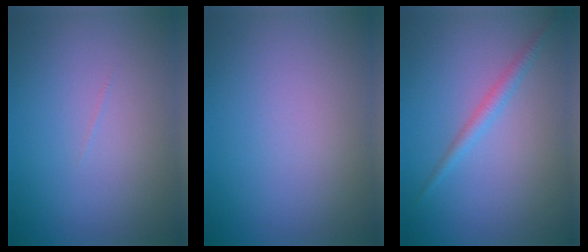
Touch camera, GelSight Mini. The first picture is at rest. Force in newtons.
{"total": 0.0}
{"total": 1.5, "press": 1.5, "slide": 0.1}